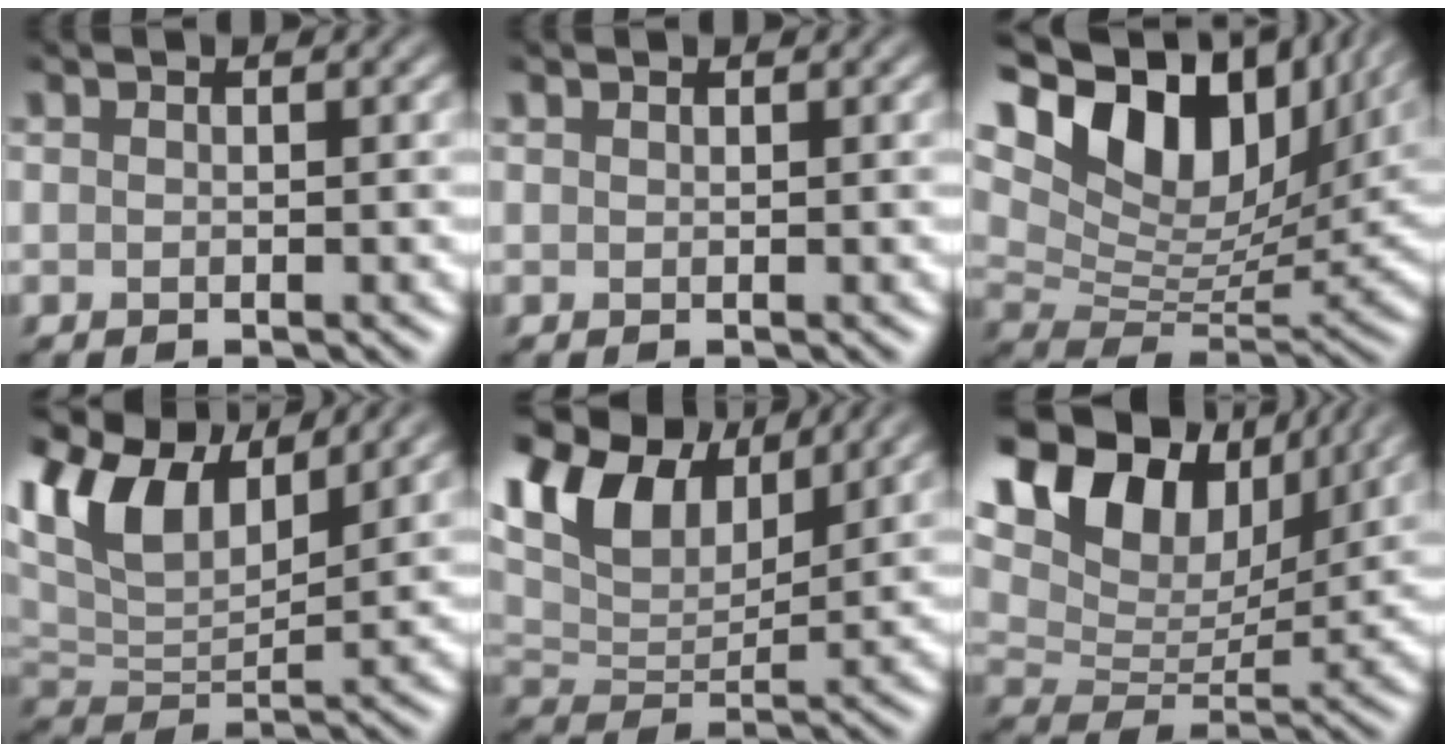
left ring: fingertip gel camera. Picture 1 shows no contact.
{"total": 0.0}
{"total": 15.1, "force": [7.5, 8.2, 10.2], "torque": [-0.189, 0.026, 0.134]}
{"total": 8.8, "force": [5.3, 4.2, 5.6], "torque": [-0.124, 0.017, 0.101]}
{"total": 9.8, "force": [5.8, 5.1, 6.1], "torque": [-0.129, 0.019, 0.100]}
{"total": 12.9, "force": [6.9, 7.7, 7.6], "torque": [-0.143, 0.028, 0.104]}